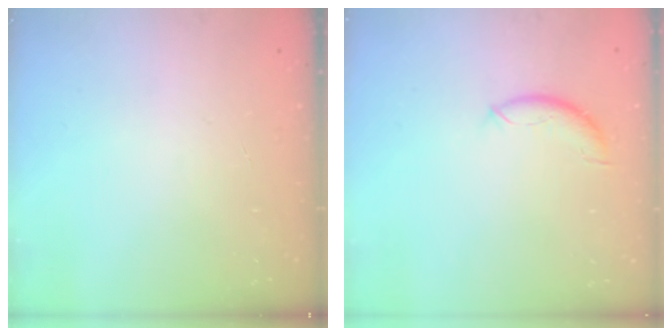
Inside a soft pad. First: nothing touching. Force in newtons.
{"total": 7.8, "press": 7.8, "slide": 0.5}